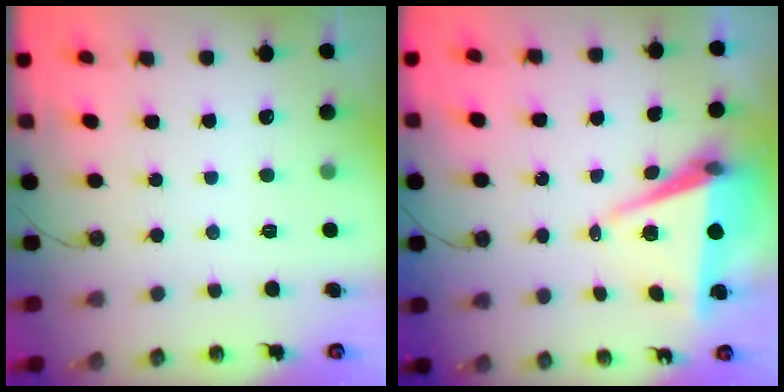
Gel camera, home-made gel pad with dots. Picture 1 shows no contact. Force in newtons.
{"total": 7.9, "press": 6.7, "slide": 4.2}